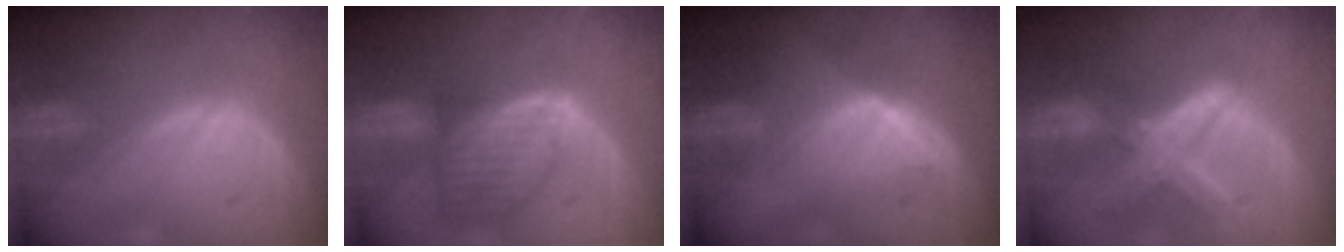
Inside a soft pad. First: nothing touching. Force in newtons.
{"total": 8.2, "press": 7.4, "slide": 3.5}
{"total": 6.4, "press": 6.0, "slide": 2.2}
{"total": 8.2, "press": 7.1, "slide": 4.3}